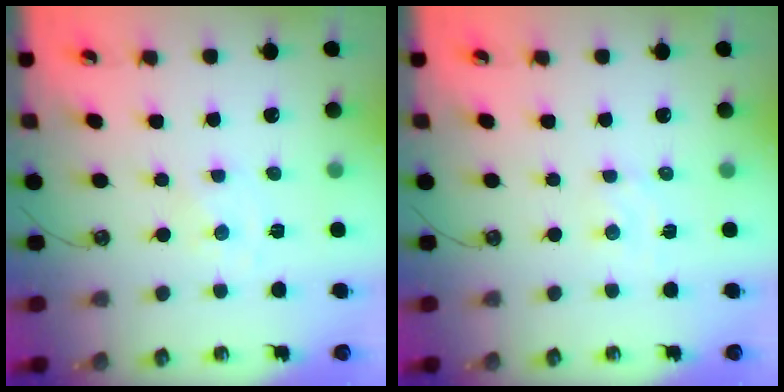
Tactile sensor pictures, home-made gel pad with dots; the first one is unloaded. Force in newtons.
{"total": 2.0, "press": 2.0, "slide": 0.4}